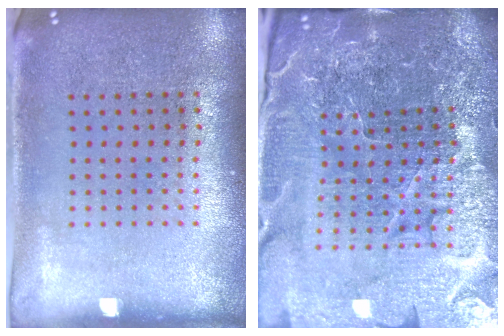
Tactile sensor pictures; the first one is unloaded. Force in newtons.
{"total": 6.5, "press": 5.8, "slide": 3.0}